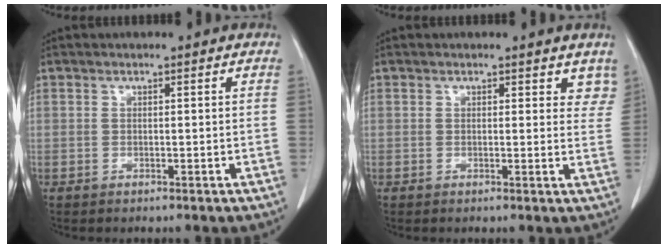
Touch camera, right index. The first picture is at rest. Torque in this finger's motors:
{"motor_torque": [0.03, 0.15, 0.03, -0.01]}